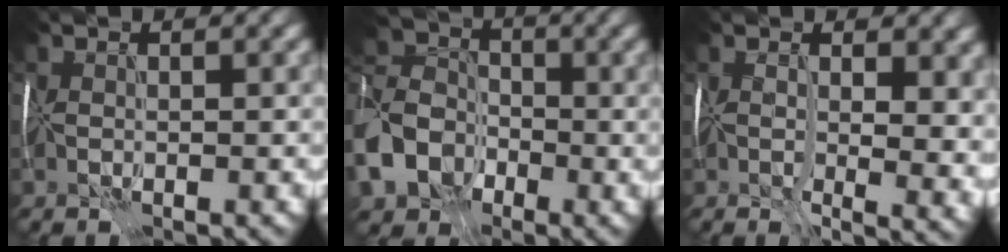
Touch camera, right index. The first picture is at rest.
{"total": 9.5, "force": [-4.4, 6.9, 4.9], "torque": [-0.127, -0.016, -0.105]}
{"total": 9.8, "force": [1.0, 5.2, 8.2], "torque": [-0.085, -0.011, 0.033]}